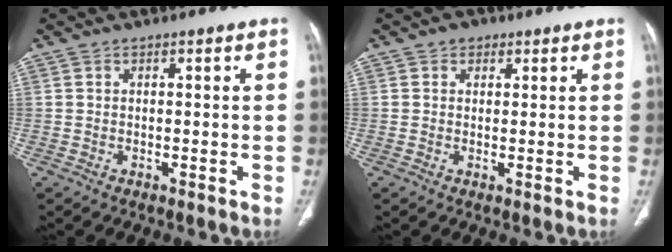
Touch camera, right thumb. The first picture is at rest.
{"total": 2.1, "force": [1.0, 1.8, 0.7], "torque": [0.006, -0.001, 0.009]}